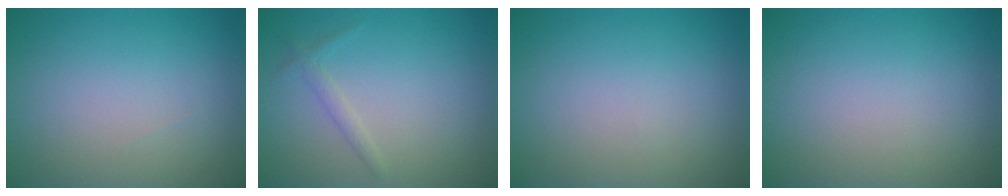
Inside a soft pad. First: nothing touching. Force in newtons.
{"total": 1.1, "press": 1.1, "slide": 0.0}
{"total": 0.0}
{"total": 0.0}